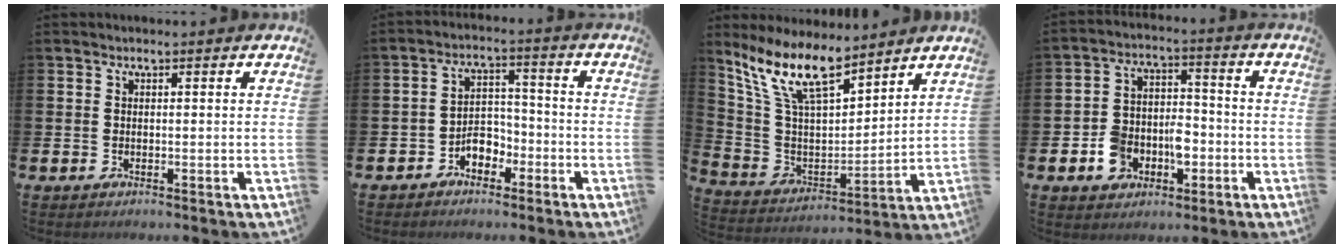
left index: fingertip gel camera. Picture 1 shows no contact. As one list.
[{"total": 4.0, "force": [-2.6, 2.4, 1.7], "torque": [-0.037, 0.010, -0.055]}, {"total": 11.6, "force": [9.4, 3.2, 5.9], "torque": [-0.153, -0.045, 0.169]}, {"total": 6.2, "force": [-2.8, 4.5, 3.2], "torque": [-0.065, 0.012, -0.051]}]